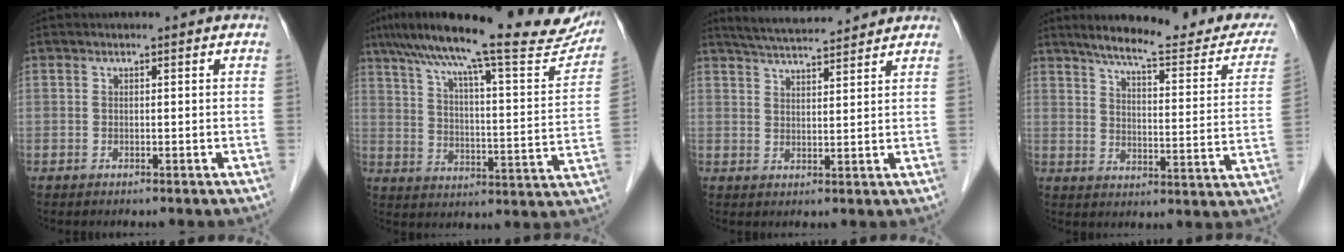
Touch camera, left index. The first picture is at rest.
{"total": 27.0, "force": [22.1, 4.1, 14.9], "torque": [-0.235, 0.002, 0.294]}
{"total": 8.6, "force": [8.1, 0.4, 2.8], "torque": [-0.058, 0.024, 0.128]}
{"total": 19.9, "force": [17.2, 3.2, 9.5], "torque": [-0.116, -0.025, 0.213]}